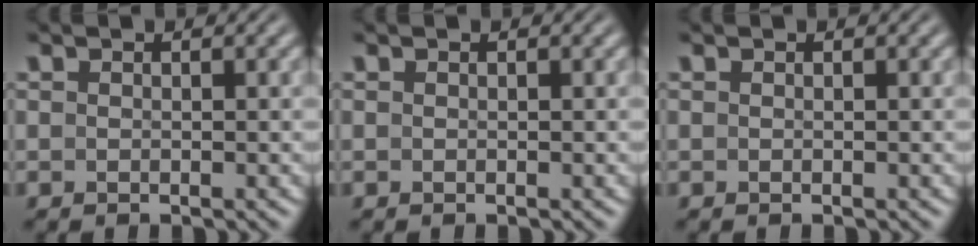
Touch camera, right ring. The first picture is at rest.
{"total": 0.0}
{"total": 0.0}